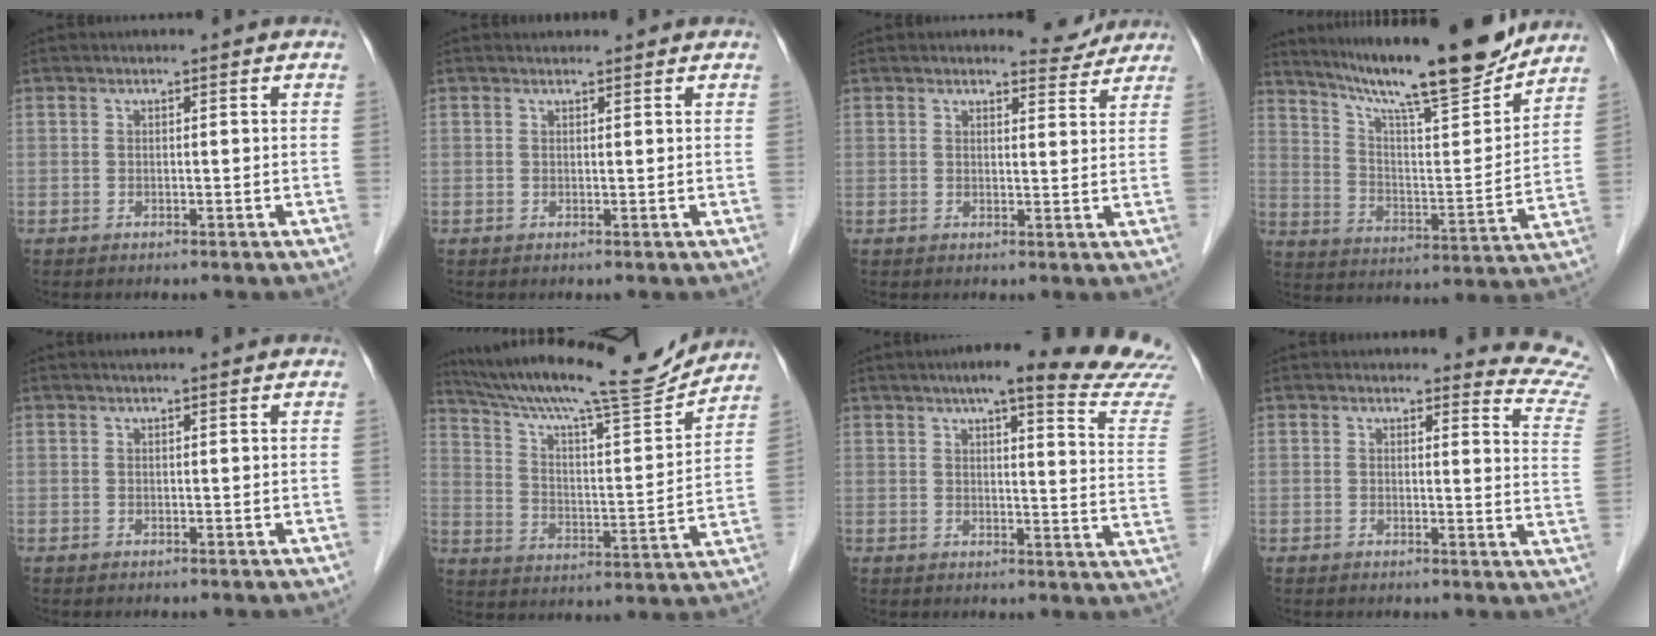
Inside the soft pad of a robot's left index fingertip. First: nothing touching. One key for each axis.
{"total": 2.3, "fx": 2.2, "fy": 0.6, "fz": 0.4, "tx": -0.010, "ty": 0.018, "tz": 0.028}
{"total": 3.4, "fx": 3.2, "fy": 1.0, "fz": 0.1, "tx": -0.005, "ty": -0.009, "tz": 0.033}
{"total": 16.2, "fx": 14.0, "fy": 0.6, "fz": 8.2, "tx": -0.131, "ty": -0.006, "tz": 0.218}
{"total": 2.5, "fx": 2.2, "fy": 0.1, "fz": 1.3, "tx": -0.015, "ty": 0.020, "tz": 0.028}
{"total": 20.4, "fx": 18.6, "fy": 0.8, "fz": 8.4, "tx": -0.154, "ty": -0.017, "tz": 0.282}
{"total": 20.2, "fx": 18.1, "fy": 0.1, "fz": 9.1, "tx": -0.109, "ty": -0.062, "tz": 0.198}
{"total": 8.5, "fx": 8.5, "fy": 0.1, "fz": -0.2, "tx": 0.019, "ty": -0.096, "tz": 0.056}